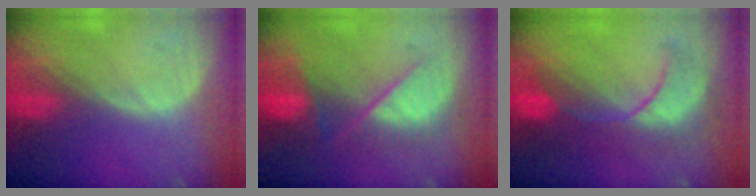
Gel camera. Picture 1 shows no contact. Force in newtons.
{"total": 9.7, "press": 8.3, "slide": 5.1}
{"total": 8.7, "press": 8.5, "slide": 2.1}